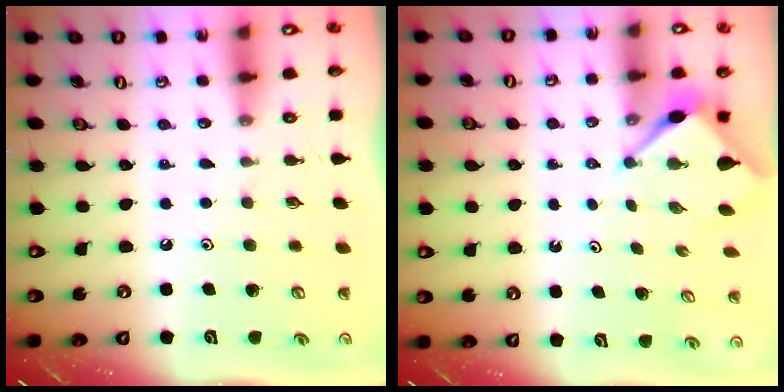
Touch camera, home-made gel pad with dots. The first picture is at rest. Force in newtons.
{"total": 3.0, "press": 3.0, "slide": 0.3}